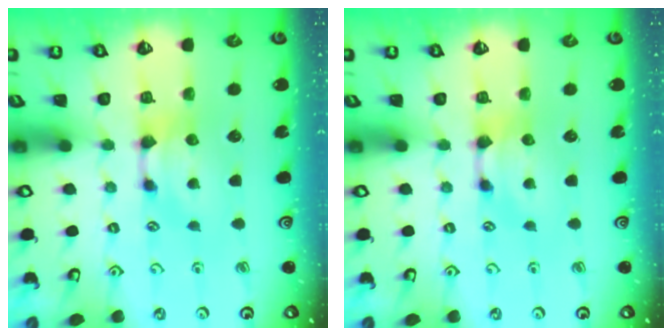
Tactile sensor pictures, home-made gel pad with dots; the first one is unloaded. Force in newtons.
{"total": 0.0}